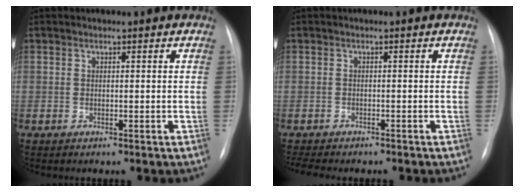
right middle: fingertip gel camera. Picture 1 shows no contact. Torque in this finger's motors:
{"motor_torque": [0.02, -0.05, 0.06, 0.03]}